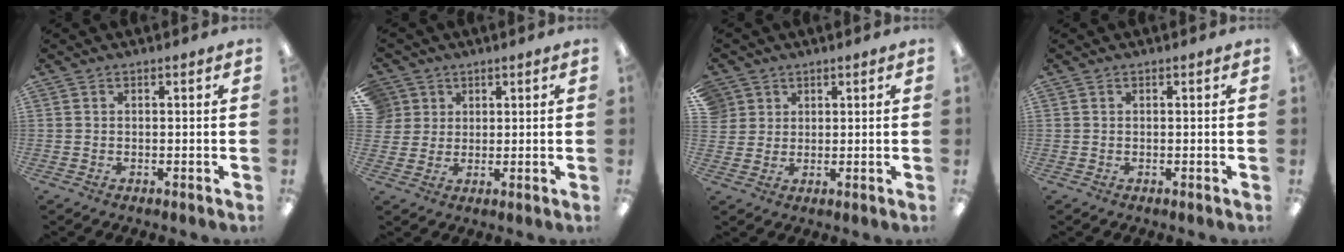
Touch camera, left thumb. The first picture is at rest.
{"total": 5.2, "force": [2.3, 4.7, 0.1], "torque": [-0.009, -0.002, 0.043]}
{"total": 4.1, "force": [2.1, 3.5, 0.0], "torque": [-0.008, 0.001, 0.040]}
{"total": 0.0}